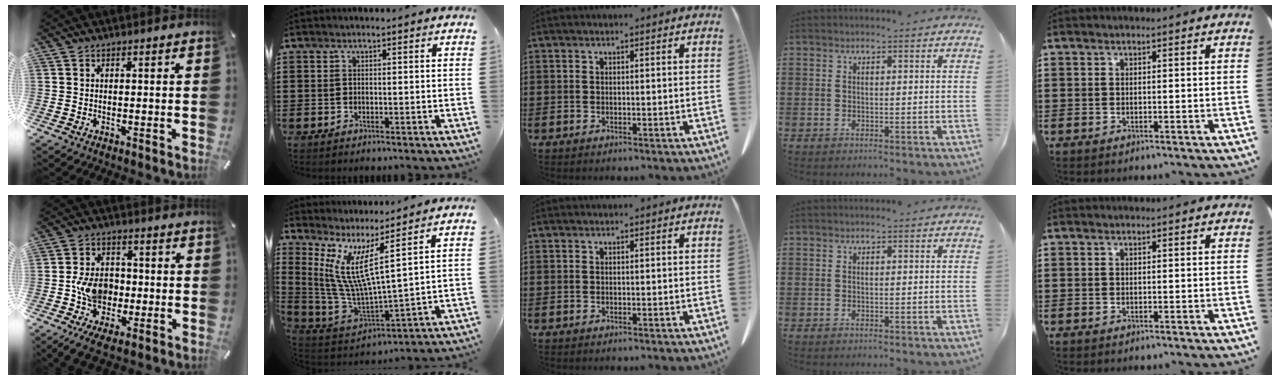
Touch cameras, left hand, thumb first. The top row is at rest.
{"thumb": {"total": 8.7, "force": [-1.8, 6.3, 5.7], "torque": [-0.119, 0.017, -0.030]}, "index": {"total": 8.5, "force": [4.4, 1.2, 7.2], "torque": [-0.177, -0.054, 0.071]}}